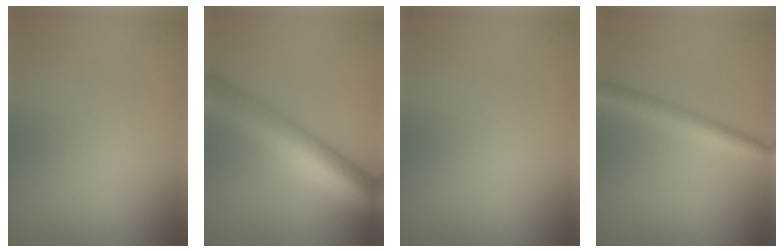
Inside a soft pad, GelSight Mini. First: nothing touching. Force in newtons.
{"total": 9.2, "press": 9.2, "slide": 0.3}
{"total": 0.0}
{"total": 2.9, "press": 2.9, "slide": 0.1}